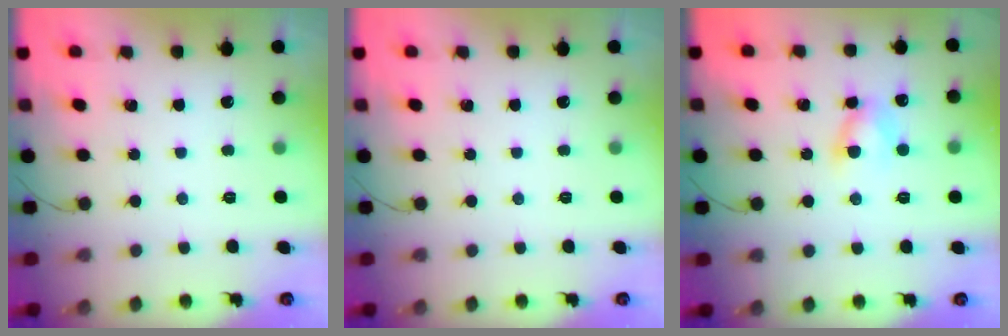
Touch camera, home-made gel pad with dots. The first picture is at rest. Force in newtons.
{"total": 0.0}
{"total": 5.7, "press": 5.7, "slide": 0.3}